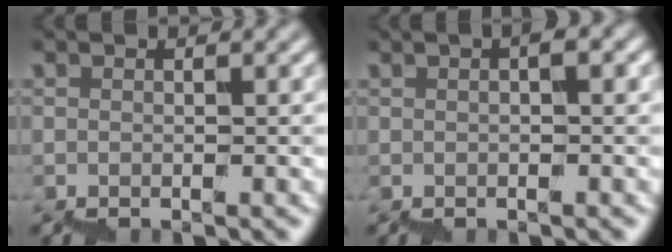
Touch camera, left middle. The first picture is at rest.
{"total": 0.9, "force": [0.1, 0.0, 0.9], "torque": [-0.013, 0.007, 0.001]}